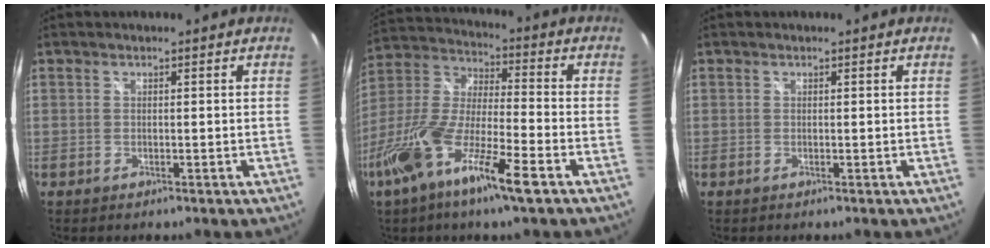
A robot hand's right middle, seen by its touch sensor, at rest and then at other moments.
{"total": 17.1, "force": [-9.4, 2.7, 14.1], "torque": [-0.288, -0.029, -0.185]}
{"total": 0.0}